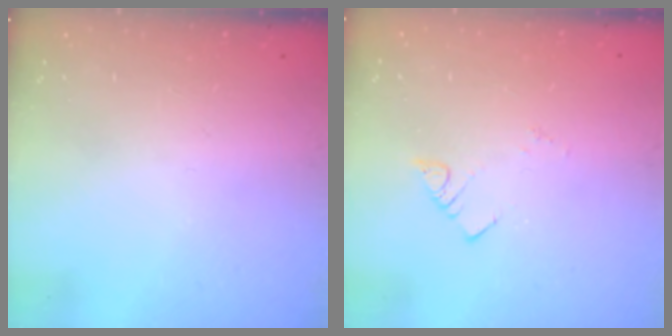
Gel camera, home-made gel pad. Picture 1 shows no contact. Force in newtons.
{"total": 1.9, "press": 1.9, "slide": 0.1}